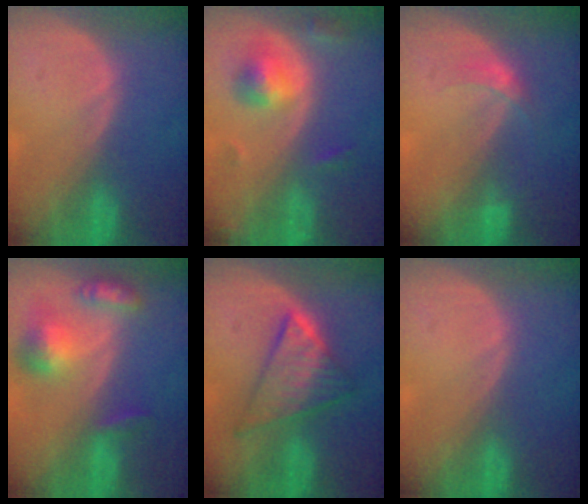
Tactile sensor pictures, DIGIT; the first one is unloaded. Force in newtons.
{"total": 5.3, "press": 5.1, "slide": 1.5}
{"total": 2.1, "press": 2.1, "slide": 0.2}
{"total": 7.0, "press": 6.5, "slide": 2.5}
{"total": 7.8, "press": 7.8, "slide": 0.4}
{"total": 0.0}